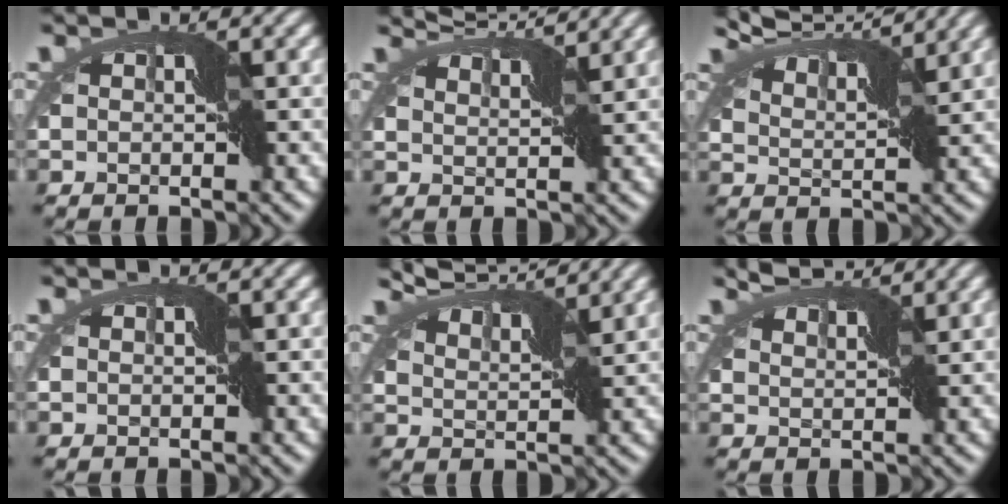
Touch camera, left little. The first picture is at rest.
{"total": 5.3, "force": [4.9, 0.6, 1.9], "torque": [-0.041, 0.017, 0.060]}
{"total": 7.0, "force": [6.4, 0.9, 2.8], "torque": [-0.064, 0.017, 0.091]}
{"total": 0.0}
{"total": 5.8, "force": [5.4, 0.6, 2.0], "torque": [-0.050, 0.018, 0.081]}
{"total": 3.2, "force": [3.1, 0.0, 0.6], "torque": [-0.023, 0.011, 0.053]}